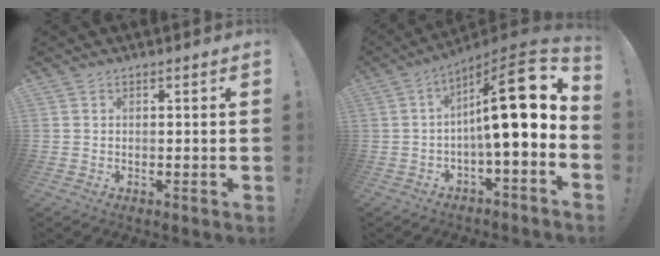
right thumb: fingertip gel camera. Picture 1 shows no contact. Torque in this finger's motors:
{"motor_torque": [2.60, 2.41, 1.78, -0.99, 0.38]}